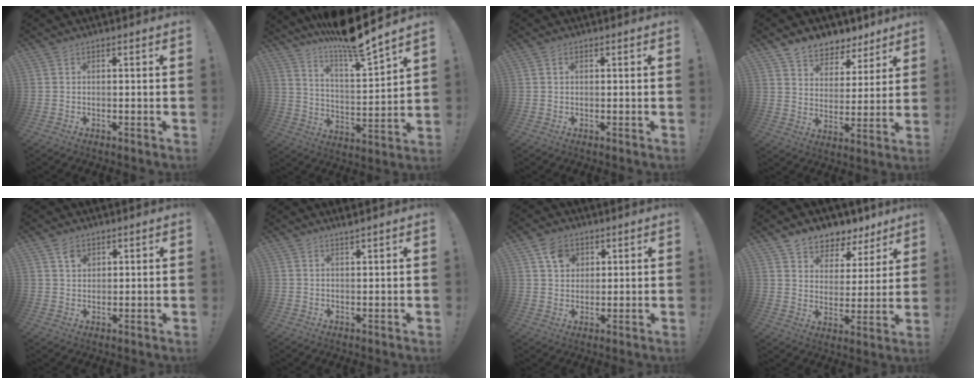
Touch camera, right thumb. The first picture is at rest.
{"total": 11.8, "force": [10.5, -0.5, 5.3], "torque": [-0.099, -0.091, 0.172]}
{"total": 0.8, "force": [0.3, 0.7, 0.4], "torque": [-0.004, 0.000, 0.005]}
{"total": 7.7, "force": [6.2, 4.5, 1.3], "torque": [-0.028, -0.053, 0.120]}
{"total": 3.4, "force": [2.2, 2.4, 1.2], "torque": [-0.008, -0.012, 0.036]}
{"total": 1.5, "force": [1.3, -0.2, 0.8], "torque": [-0.016, -0.004, 0.022]}
{"total": 6.9, "force": [3.3, 5.7, 2.2], "torque": [-0.023, -0.014, 0.061]}
{"total": 6.6, "force": [4.9, 4.2, 1.1], "torque": [-0.017, -0.048, 0.096]}